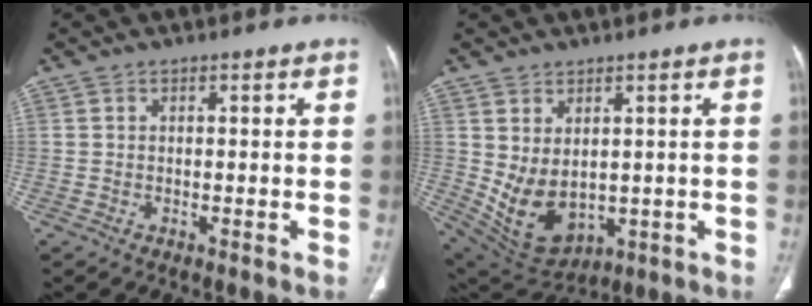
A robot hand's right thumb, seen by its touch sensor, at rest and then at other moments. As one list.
[{"total": 10.2, "force": [0.3, 6.6, 7.8], "torque": [-0.128, -0.012, 0.041]}]